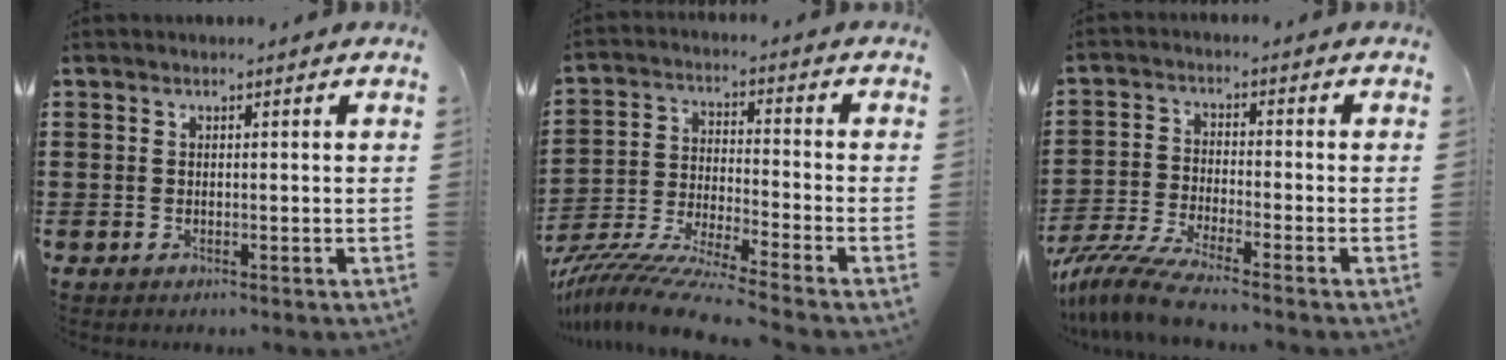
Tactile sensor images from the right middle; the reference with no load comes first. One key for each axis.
{"total": 8.7, "fx": -8.2, "fy": -0.6, "fz": 2.7, "tx": -0.057, "ty": -0.008, "tz": -0.166}
{"total": 6.7, "fx": -5.9, "fy": 0.1, "fz": 3.0, "tx": -0.080, "ty": -0.014, "tz": -0.120}